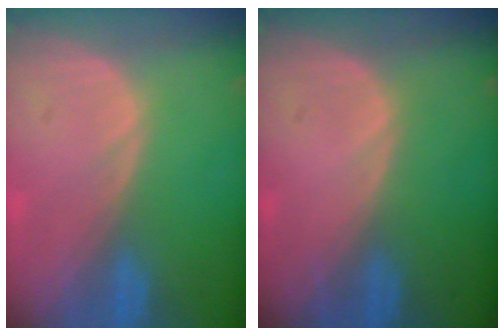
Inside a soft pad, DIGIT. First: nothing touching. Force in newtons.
{"total": 0.0}